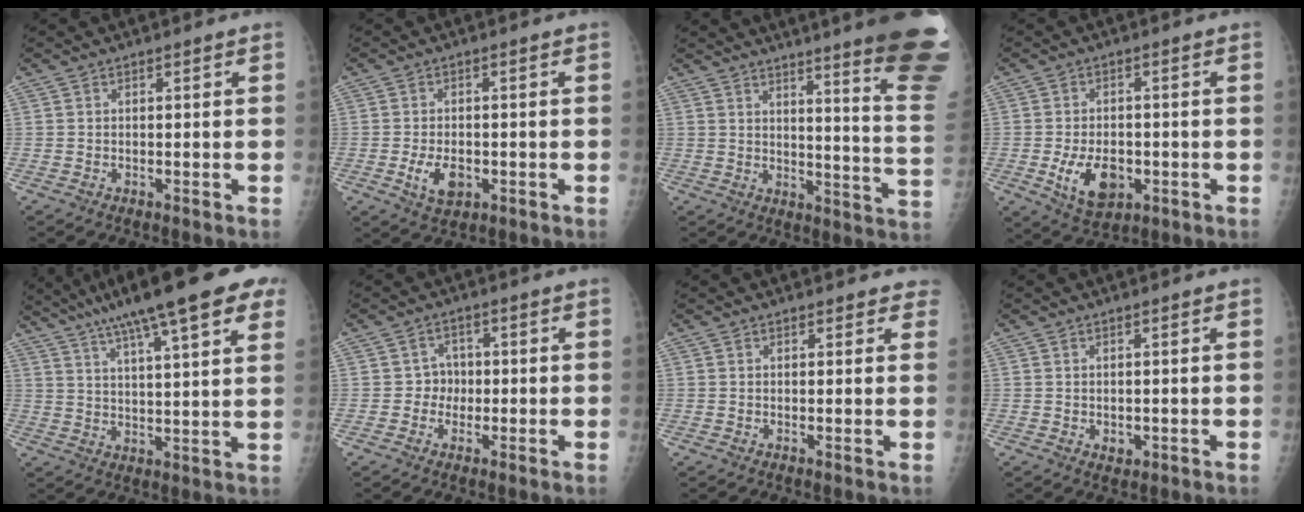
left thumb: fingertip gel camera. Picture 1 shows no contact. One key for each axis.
{"total": 5.2, "fx": -1.4, "fy": 3.2, "fz": 3.8, "tx": -0.063, "ty": -0.003, "tz": -0.018}
{"total": 23.4, "fx": 17.5, "fy": 1.6, "fz": 15.5, "tx": -0.163, "ty": -0.135, "tz": 0.207}
{"total": 8.6, "fx": -2.3, "fy": 5.4, "fz": 6.2, "tx": -0.093, "ty": 0.000, "tz": -0.028}
{"total": 21.3, "fx": 13.5, "fy": 3.9, "fz": 16.0, "tx": -0.243, "ty": -0.003, "tz": 0.191}
{"total": 2.9, "fx": -0.5, "fy": 2.7, "fz": 0.7, "tx": 0.015, "ty": 0.010, "tz": -0.013}
{"total": 3.5, "fx": 3.1, "fy": 1.4, "fz": 0.6, "tx": 0.026, "ty": -0.009, "tz": 0.019}
{"total": 1.6, "fx": 0.1, "fy": 1.2, "fz": 1.0, "tx": -0.012, "ty": -0.002, "tz": 0.006}